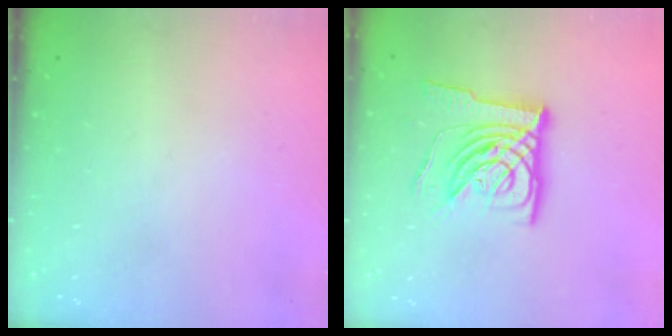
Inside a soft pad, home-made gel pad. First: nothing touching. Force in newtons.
{"total": 16.6, "press": 16.5, "slide": 2.0}